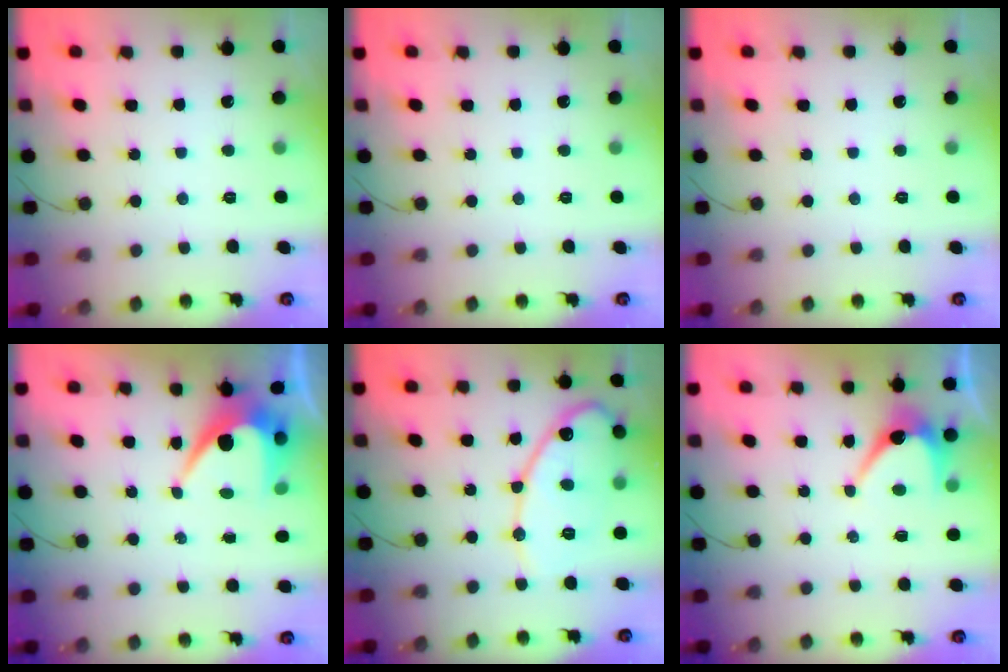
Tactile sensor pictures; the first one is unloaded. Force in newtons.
{"total": 0.0}
{"total": 0.0}
{"total": 7.0, "press": 7.0, "slide": 0.8}
{"total": 14.5, "press": 14.5, "slide": 0.9}
{"total": 6.8, "press": 6.7, "slide": 0.6}